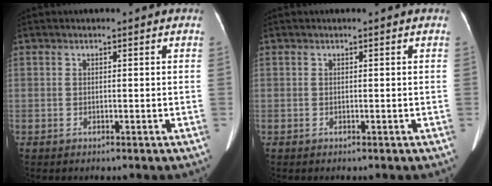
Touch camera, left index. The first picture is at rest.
{"total": 0.0}